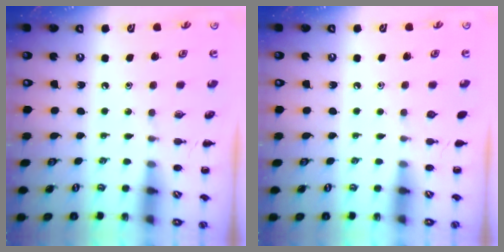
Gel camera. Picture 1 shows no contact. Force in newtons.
{"total": 0.0}